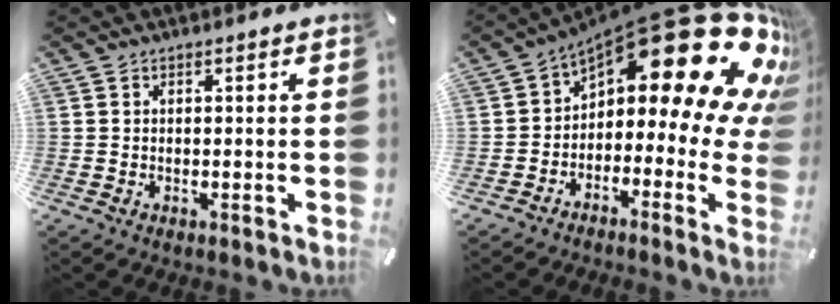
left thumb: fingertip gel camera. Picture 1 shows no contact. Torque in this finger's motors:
{"motor_torque": [2.49, 2.52, 1.58, -1.19, 0.28]}